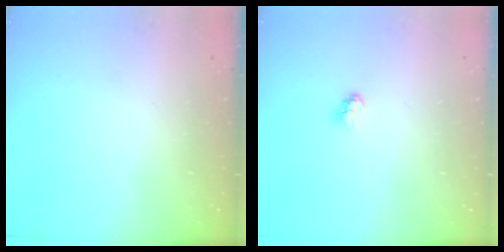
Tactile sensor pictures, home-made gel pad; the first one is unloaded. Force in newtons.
{"total": 2.9, "press": 2.9, "slide": 0.7}